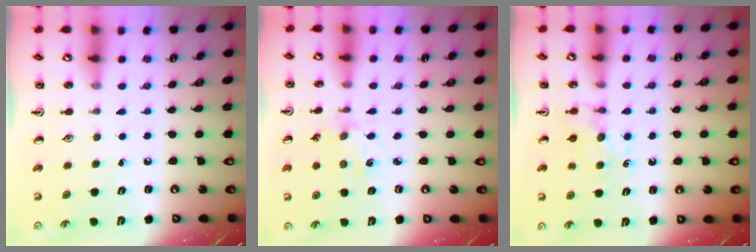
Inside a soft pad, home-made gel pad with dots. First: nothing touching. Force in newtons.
{"total": 1.3, "press": 1.3, "slide": 0.3}
{"total": 5.6, "press": 5.6, "slide": 0.8}